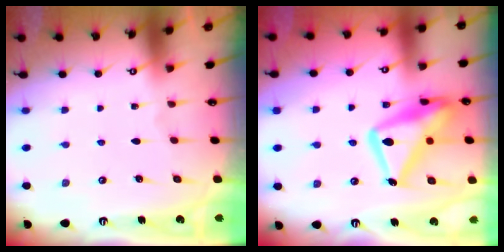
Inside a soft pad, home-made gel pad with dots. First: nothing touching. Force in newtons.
{"total": 19.7, "press": 19.7, "slide": 1.8}